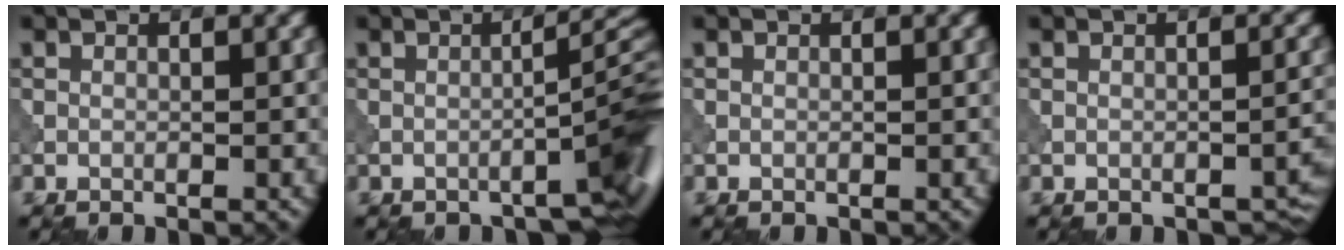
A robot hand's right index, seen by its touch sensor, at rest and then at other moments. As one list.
[{"total": 5.5, "force": [-3.0, 1.1, 4.5], "torque": [-0.044, 0.020, -0.048]}, {"total": 0.0}, {"total": 1.9, "force": [-1.3, 0.7, 1.1], "torque": [-0.010, -0.002, -0.016]}]